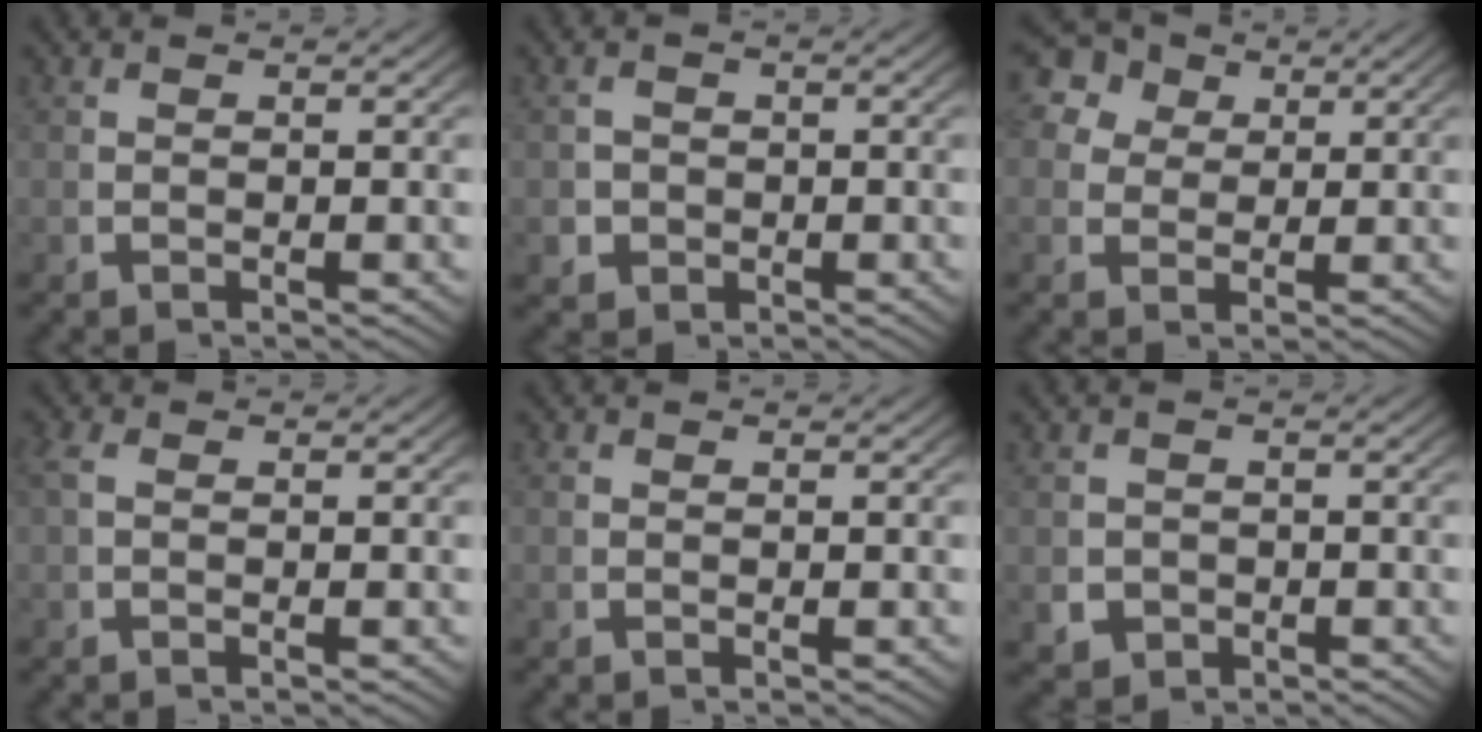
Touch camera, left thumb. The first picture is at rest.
{"total": 3.4, "force": [-1.0, 3.1, 1.2], "torque": [-0.029, -0.016, -0.009]}
{"total": 8.1, "force": [3.3, 6.2, 3.8], "torque": [-0.076, 0.003, 0.047]}
{"total": 1.0, "force": [0.1, 0.7, 0.7], "torque": [-0.021, 0.000, 0.004]}
{"total": 0.0}
{"total": 3.3, "force": [-1.2, 2.8, 1.3], "torque": [-0.032, -0.022, -0.009]}